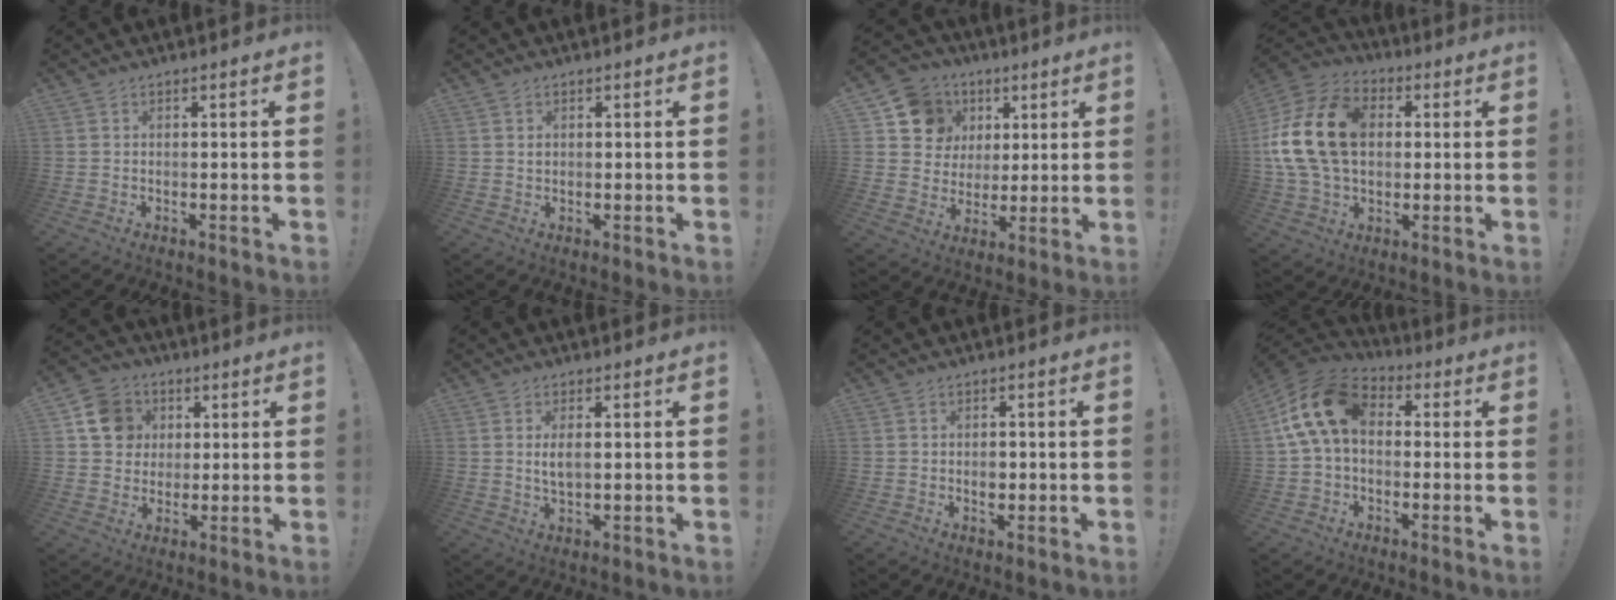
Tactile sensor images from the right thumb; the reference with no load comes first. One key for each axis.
{"total": 1.0, "fx": 0.5, "fy": 0.8, "fz": 0.2, "tx": 0.004, "ty": 0.000, "tz": 0.007}
{"total": 12.5, "fx": 5.2, "fy": 10.9, "fz": 3.1, "tx": -0.042, "ty": -0.024, "tz": 0.117}
{"total": 21.3, "fx": 3.0, "fy": 15.3, "fz": 14.5, "tx": -0.267, "ty": 0.013, "tz": 0.064}
{"total": 11.9, "fx": 3.5, "fy": 10.6, "fz": 3.9, "tx": -0.044, "ty": -0.007, "tz": 0.073}
{"total": 4.1, "fx": 0.7, "fy": 1.7, "fz": 3.6, "tx": -0.061, "ty": -0.006, "tz": 0.007}
{"total": 2.6, "fx": -0.3, "fy": 2.1, "fz": 1.5, "tx": -0.003, "ty": -0.005, "tz": -0.010}
{"total": 16.5, "fx": 2.9, "fy": 10.8, "fz": 12.1, "tx": -0.219, "ty": 0.014, "tz": 0.056}